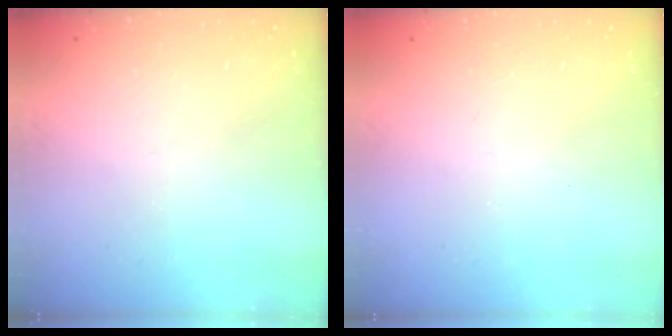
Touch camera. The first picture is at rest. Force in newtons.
{"total": 2.5, "press": 2.4, "slide": 0.4}